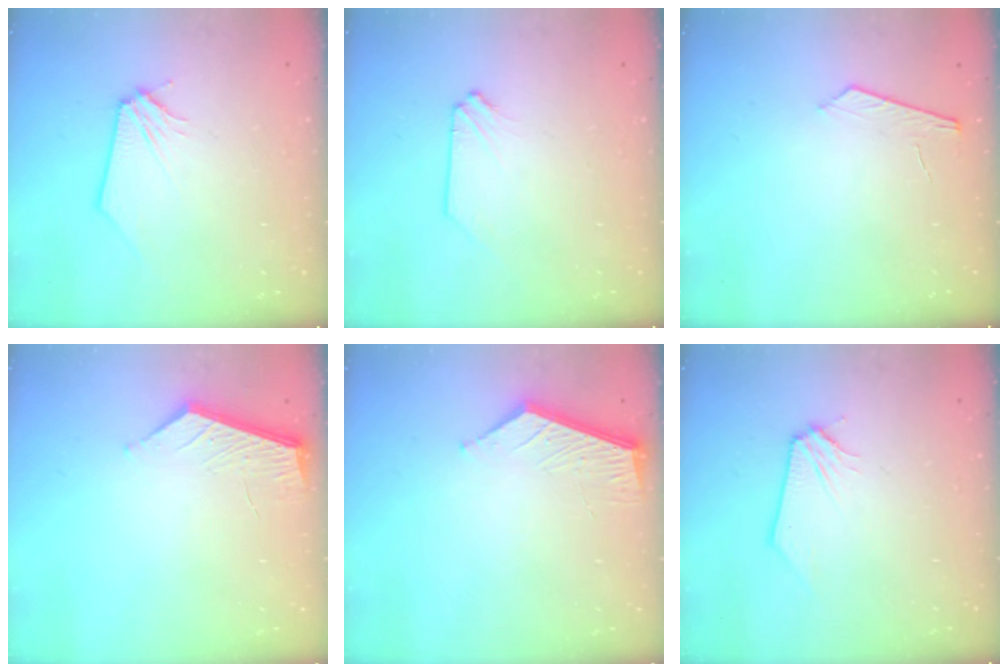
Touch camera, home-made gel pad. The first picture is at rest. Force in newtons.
{"total": 0.0}
{"total": 4.8, "press": 4.8, "slide": 0.5}
{"total": 4.4, "press": 4.4, "slide": 0.1}
{"total": 6.0, "press": 6.0, "slide": 0.4}
{"total": 0.0}